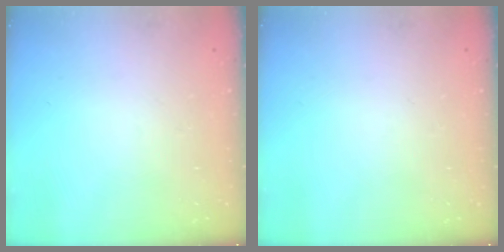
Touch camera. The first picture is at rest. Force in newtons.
{"total": 0.0}